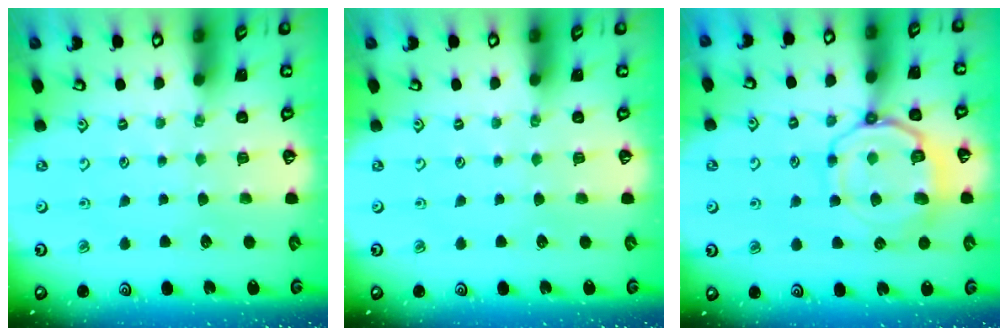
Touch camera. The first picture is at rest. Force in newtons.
{"total": 0.0}
{"total": 11.7, "press": 11.7, "slide": 1.1}